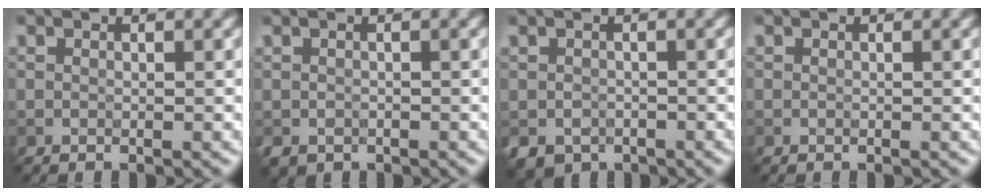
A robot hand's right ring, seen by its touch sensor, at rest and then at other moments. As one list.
[{"total": 1.2, "force": [-0.5, 1.0, 0.4], "torque": [-0.008, -0.005, -0.013]}, {"total": 2.4, "force": [-1.3, 1.7, 1.0], "torque": [-0.019, -0.010, -0.026]}, {"total": 0.0}]